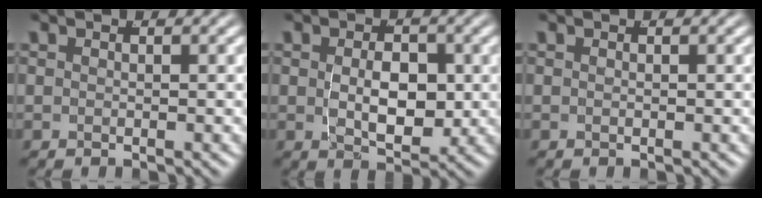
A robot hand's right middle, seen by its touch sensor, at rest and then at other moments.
{"total": 4.2, "force": [0.0, 2.1, 3.7], "torque": [-0.063, -0.020, 0.010]}
{"total": 0.0}